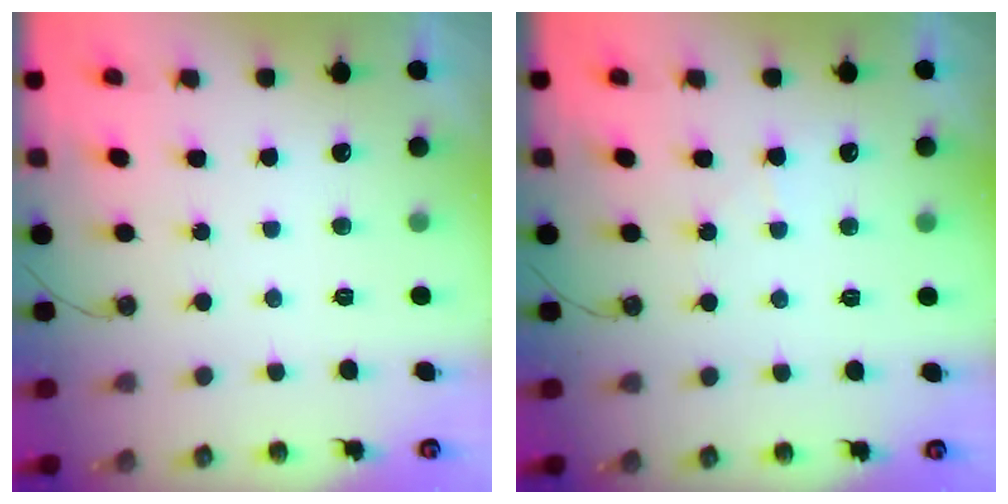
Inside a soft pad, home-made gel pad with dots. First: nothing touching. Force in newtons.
{"total": 4.4, "press": 4.4, "slide": 0.7}